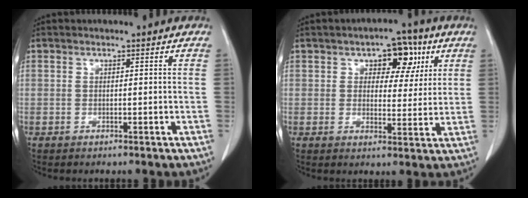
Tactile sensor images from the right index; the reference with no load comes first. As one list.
[{"total": 7.4, "force": [3.3, 4.1, 5.2], "torque": [-0.059, 0.017, 0.045]}]